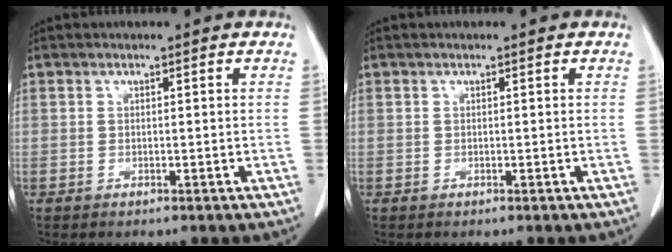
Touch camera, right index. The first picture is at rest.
{"total": 0.0}